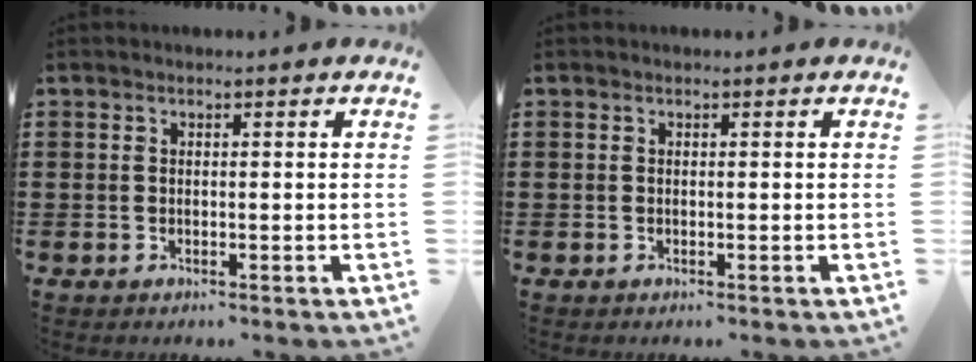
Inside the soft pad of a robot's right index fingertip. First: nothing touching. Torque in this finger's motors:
{"motor_torque": [0.00, 0.00, 0.00, 0.00]}